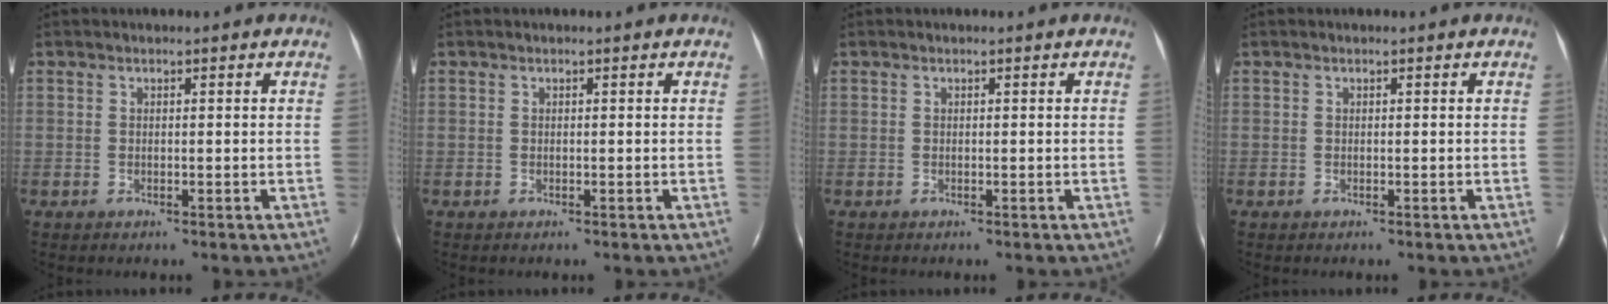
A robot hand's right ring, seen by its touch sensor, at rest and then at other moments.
{"total": 0.0}
{"total": 0.0}
{"total": 0.0}